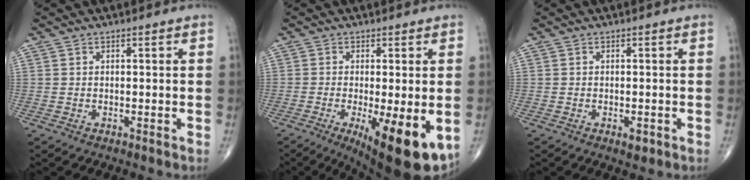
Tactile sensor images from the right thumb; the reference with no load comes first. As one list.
[{"total": 13.7, "force": [-4.5, 4.0, 12.4], "torque": [-0.157, -0.022, -0.055]}, {"total": 1.7, "force": [-0.7, 0.8, 1.3], "torque": [-0.017, -0.001, -0.009]}]